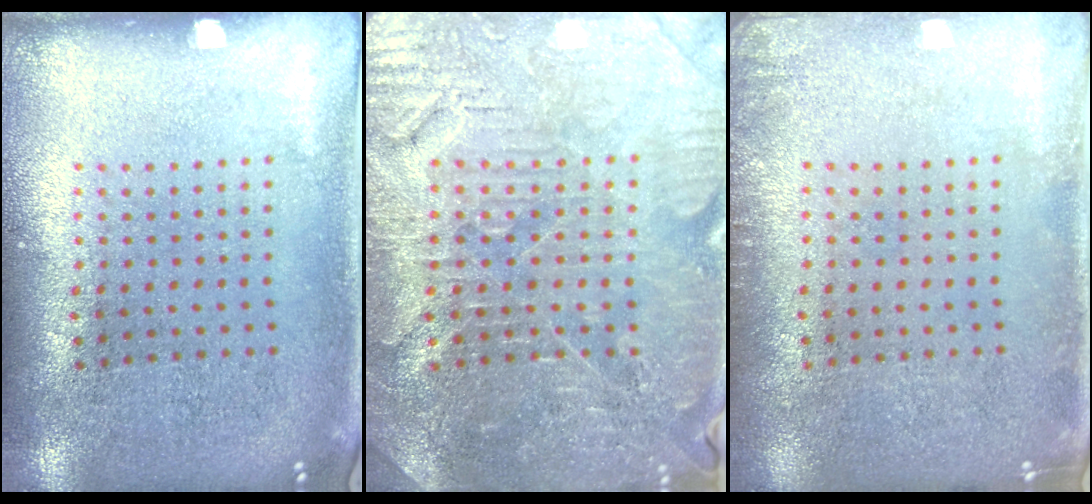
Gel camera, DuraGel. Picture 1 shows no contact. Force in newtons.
{"total": 4.1, "press": 4.0, "slide": 0.9}
{"total": 1.1, "press": 1.1, "slide": 0.2}